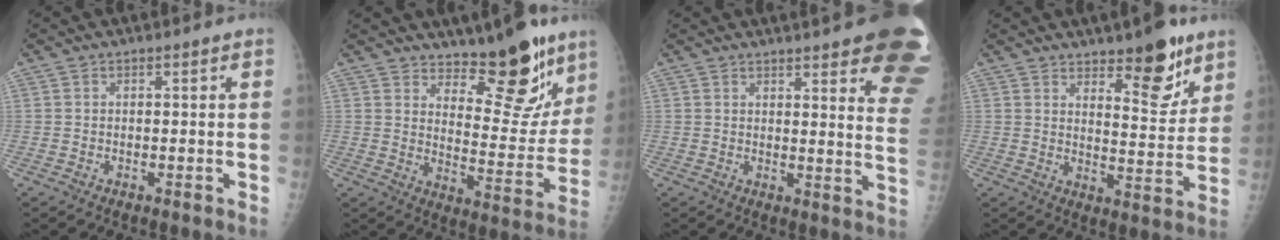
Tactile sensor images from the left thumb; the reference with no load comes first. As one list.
[{"total": 14.5, "force": [10.8, 5.6, 8.0], "torque": [-0.053, -0.090, 0.164]}, {"total": 20.0, "force": [13.4, 4.3, 14.3], "torque": [-0.135, -0.056, 0.145]}, {"total": 10.7, "force": [7.2, 4.0, 6.8], "torque": [-0.066, -0.052, 0.109]}]